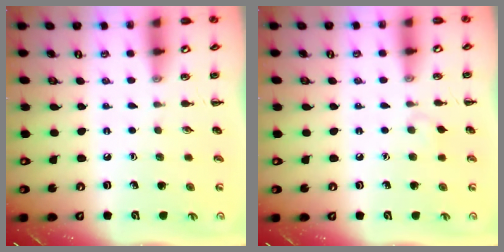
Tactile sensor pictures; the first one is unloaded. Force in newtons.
{"total": 3.7, "press": 3.4, "slide": 1.4}